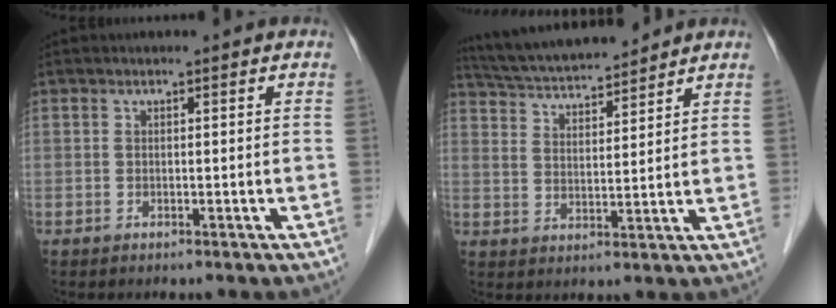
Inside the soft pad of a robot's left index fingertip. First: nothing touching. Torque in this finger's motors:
{"motor_torque": [0.13, -0.16, 0.15, 0.07]}